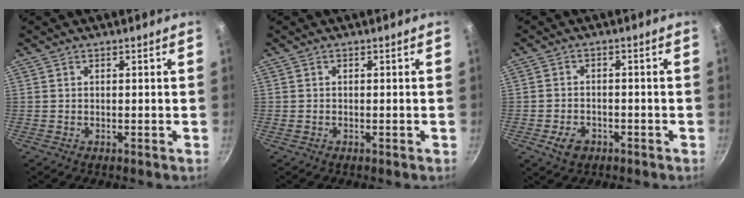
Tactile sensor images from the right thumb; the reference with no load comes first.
{"total": 0.0}
{"total": 4.5, "force": [-2.2, 3.2, 2.2], "torque": [-0.038, 0.016, -0.031]}